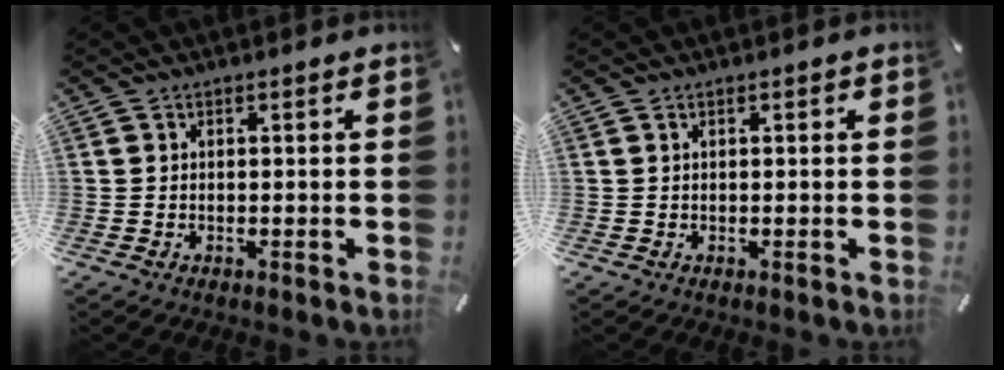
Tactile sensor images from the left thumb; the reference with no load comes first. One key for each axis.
{"total": 0.8, "fx": 0.2, "fy": 0.4, "fz": 0.7, "tx": -0.014, "ty": 0.002, "tz": 0.003}